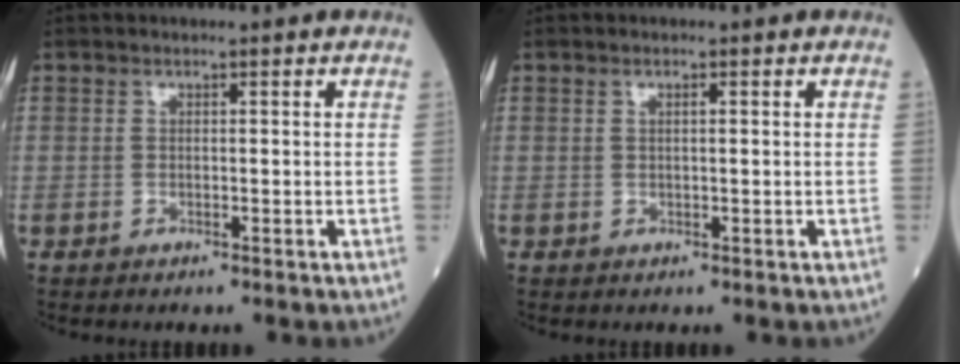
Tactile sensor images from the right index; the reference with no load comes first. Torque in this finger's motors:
{"motor_torque": [-0.13, -0.02, -0.03, -0.01]}